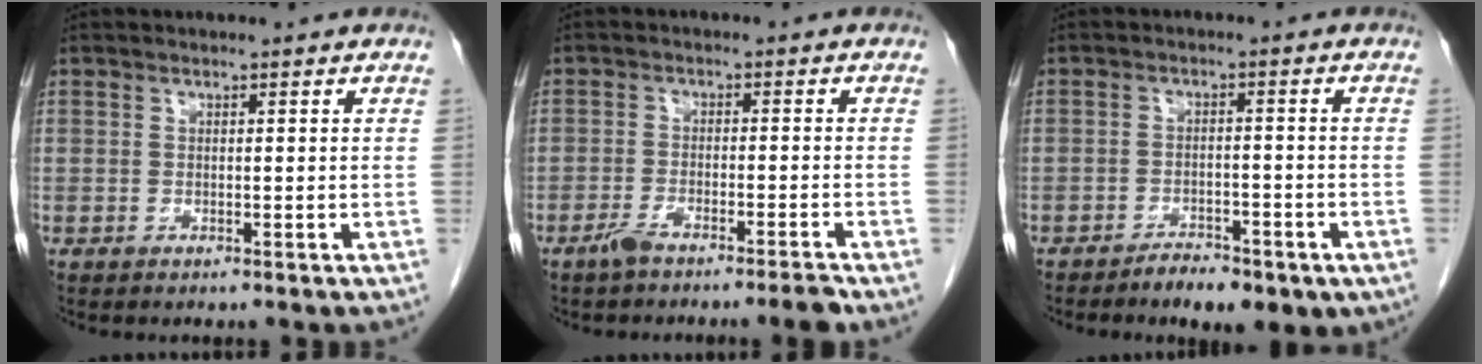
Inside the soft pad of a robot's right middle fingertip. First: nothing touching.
{"total": 4.4, "force": [-3.5, -0.2, 2.5], "torque": [-0.043, -0.001, -0.064]}
{"total": 7.0, "force": [-4.7, 2.7, 4.3], "torque": [-0.057, 0.003, -0.067]}